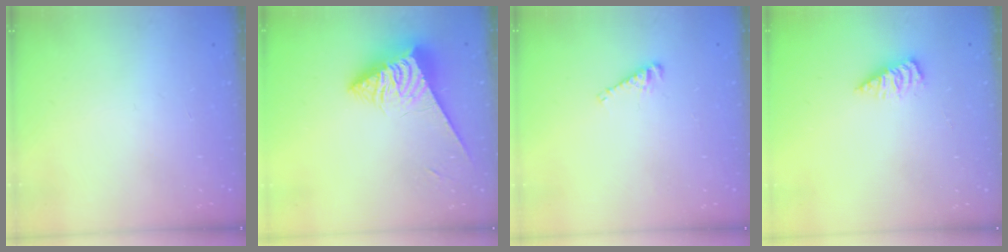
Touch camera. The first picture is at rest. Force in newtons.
{"total": 5.6, "press": 5.6, "slide": 0.8}
{"total": 4.6, "press": 4.6, "slide": 0.3}
{"total": 2.8, "press": 2.8, "slide": 0.4}